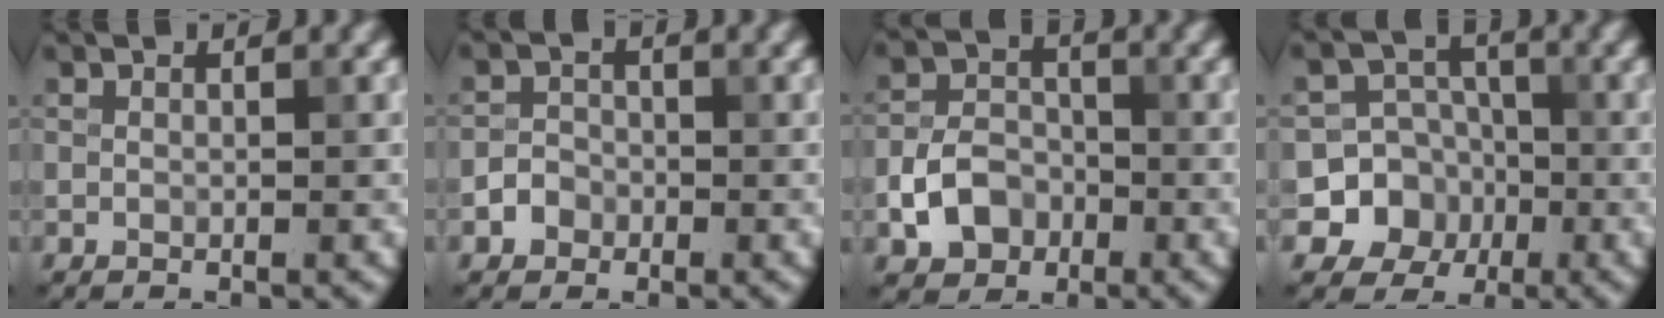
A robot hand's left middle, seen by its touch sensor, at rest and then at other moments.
{"total": 1.7, "force": [-0.8, 1.4, 0.4], "torque": [0.000, 0.004, -0.018]}
{"total": 4.2, "force": [-1.7, 3.2, 2.1], "torque": [-0.037, 0.002, -0.032]}
{"total": 8.5, "force": [-2.3, 8.0, 1.3], "torque": [-0.019, 0.001, -0.057]}